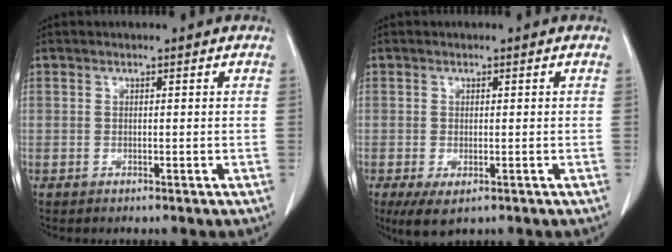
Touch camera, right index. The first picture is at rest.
{"total": 4.0, "force": [-2.0, 1.6, 3.1], "torque": [-0.054, -0.012, -0.026]}